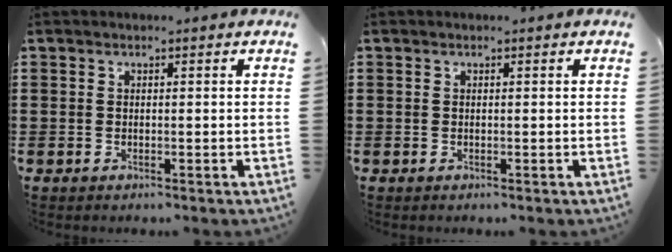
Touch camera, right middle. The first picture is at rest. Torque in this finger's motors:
{"motor_torque": [-0.14, -0.12, 0.00, 0.00]}